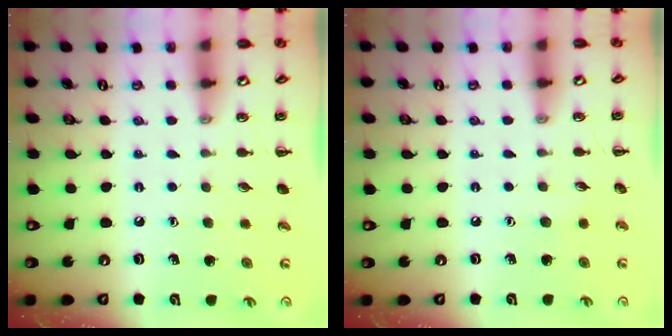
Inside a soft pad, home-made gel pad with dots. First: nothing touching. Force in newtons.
{"total": 3.2, "press": 3.0, "slide": 0.9}